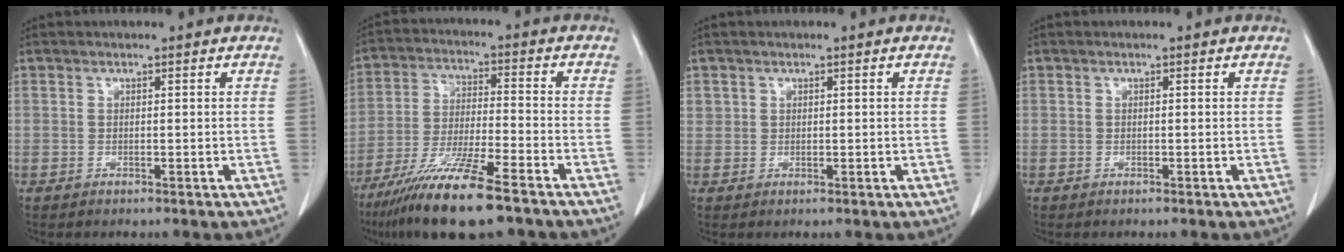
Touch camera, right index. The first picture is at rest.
{"total": 14.0, "force": [-9.8, 1.0, 9.9], "torque": [-0.195, -0.041, -0.176]}
{"total": 1.3, "force": [0.6, 1.2, 0.1], "torque": [0.010, 0.006, 0.010]}
{"total": 0.0}